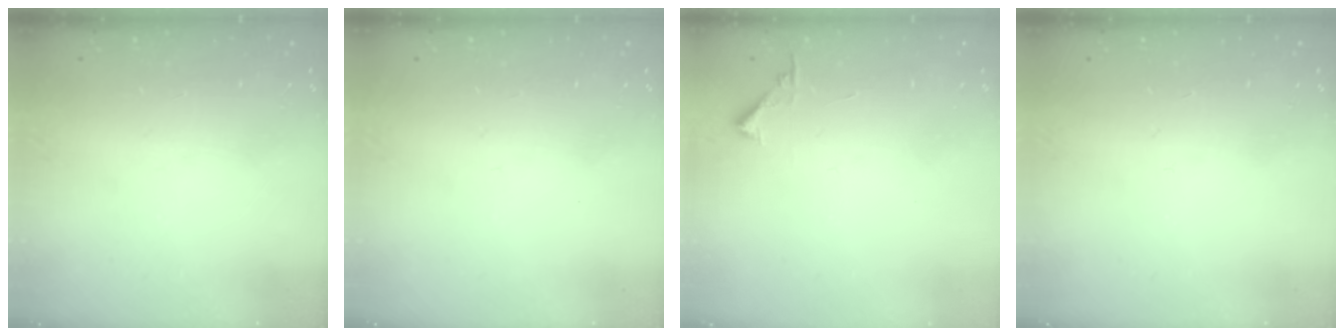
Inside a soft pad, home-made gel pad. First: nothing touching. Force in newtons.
{"total": 0.0}
{"total": 4.4, "press": 4.4, "slide": 0.4}
{"total": 0.0}